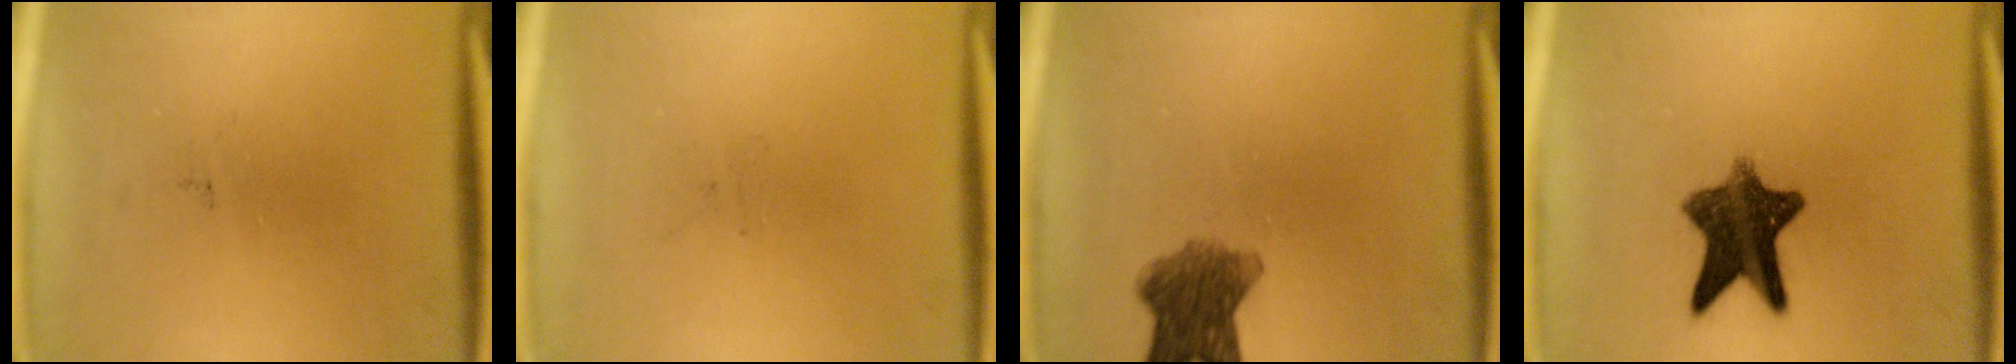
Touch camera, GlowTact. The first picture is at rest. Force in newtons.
{"total": 0.0}
{"total": 7.0}
{"total": 10.2}